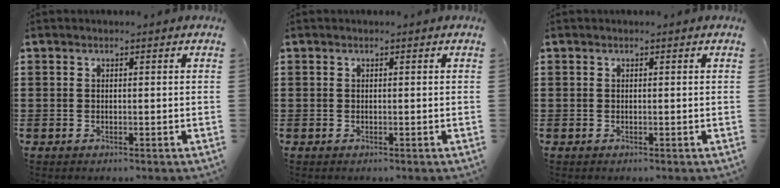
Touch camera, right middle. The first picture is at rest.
{"total": 0.0}
{"total": 0.0}